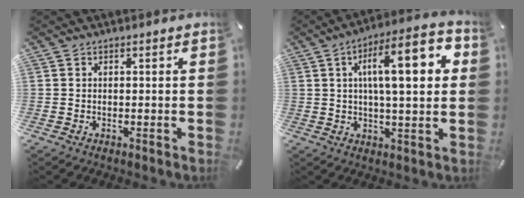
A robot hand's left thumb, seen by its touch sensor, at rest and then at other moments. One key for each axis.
{"total": 16.7, "fx": 4.4, "fy": 5.1, "fz": 15.3, "tx": -0.234, "ty": 0.001, "tz": 0.060}